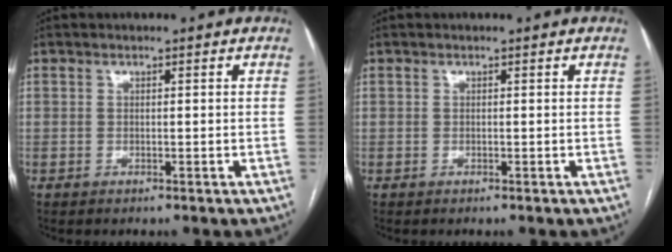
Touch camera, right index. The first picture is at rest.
{"total": 0.0}